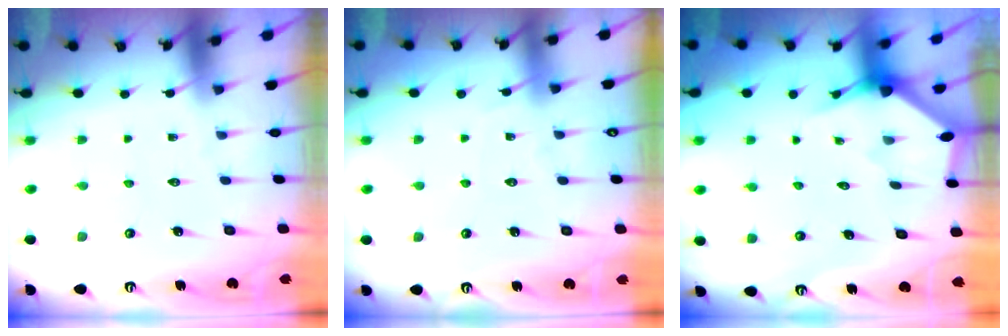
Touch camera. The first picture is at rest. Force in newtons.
{"total": 5.1, "press": 5.1, "slide": 0.6}
{"total": 2.4, "press": 2.4, "slide": 0.2}